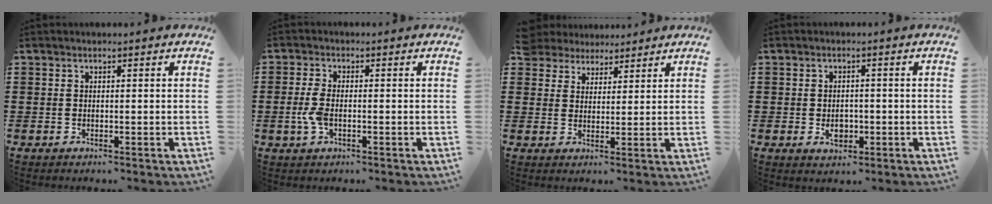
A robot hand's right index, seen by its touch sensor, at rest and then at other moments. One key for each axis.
{"total": 3.8, "fx": -0.8, "fy": 1.9, "fz": 3.2, "tx": -0.088, "ty": -0.007, "tz": -0.022}
{"total": 3.8, "fx": 3.3, "fy": 1.8, "fz": -0.2, "tx": -0.013, "ty": 0.003, "tz": 0.067}
{"total": 3.0, "fx": -0.7, "fy": 1.9, "fz": 2.1, "tx": -0.034, "ty": -0.001, "tz": -0.015}